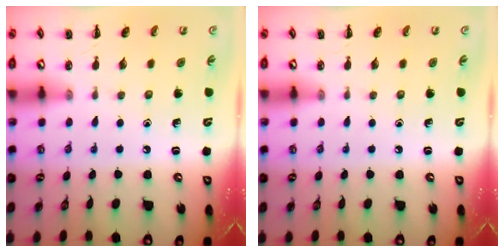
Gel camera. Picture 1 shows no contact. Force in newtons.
{"total": 0.0}